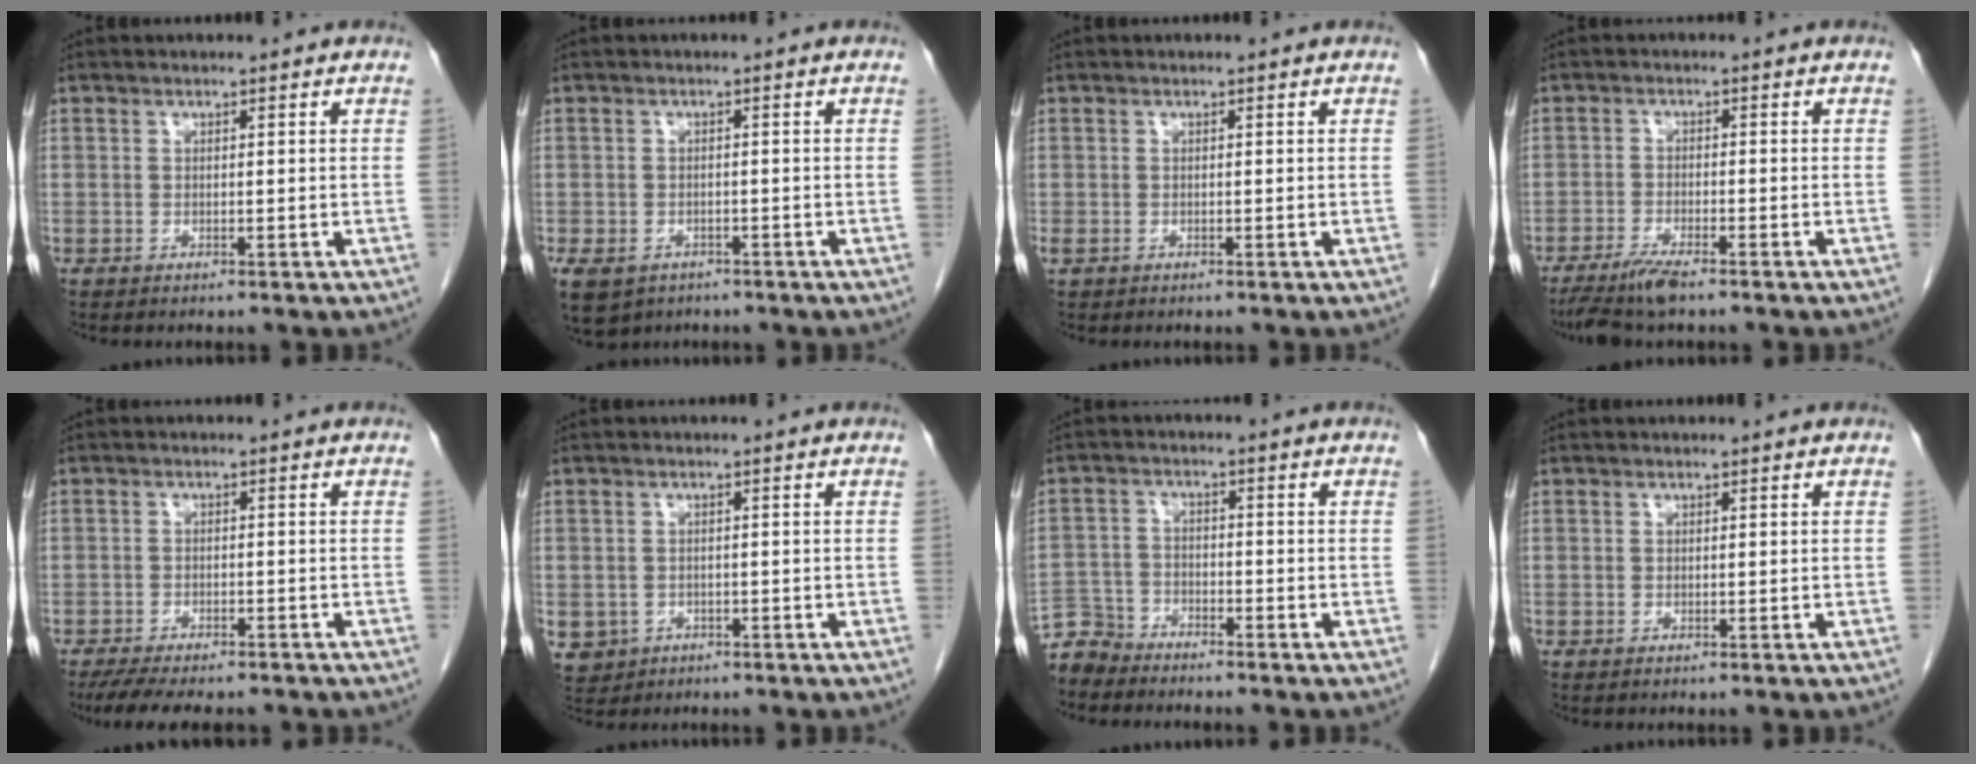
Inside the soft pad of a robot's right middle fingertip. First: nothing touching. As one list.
[{"total": 11.4, "force": [-6.4, 8.3, 4.5], "torque": [-0.133, -0.014, -0.082]}, {"total": 0.7, "force": [-0.3, 0.5, 0.4], "torque": [-0.012, 0.000, 0.000]}, {"total": 5.3, "force": [-4.2, 0.5, 3.3], "torque": [-0.063, -0.014, -0.076]}, {"total": 10.2, "force": [-8.6, 3.0, 4.6], "torque": [-0.068, -0.008, -0.126]}, {"total": 5.5, "force": [-2.3, 4.9, 1.2], "torque": [-0.030, 0.001, -0.031]}, {"total": 4.9, "force": [-4.8, 1.2, -0.5], "torque": [0.011, -0.006, -0.095]}, {"total": 0.0}]